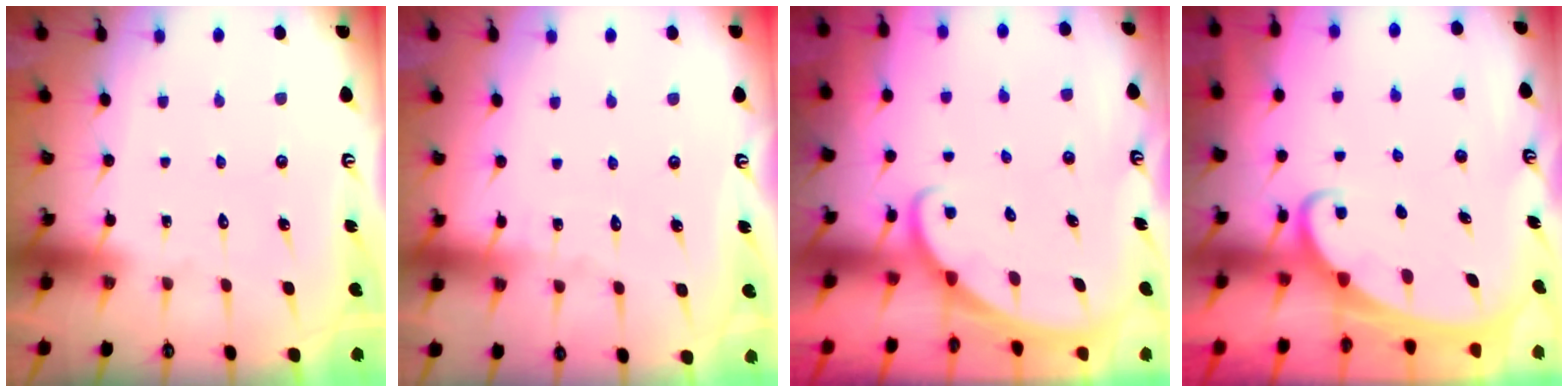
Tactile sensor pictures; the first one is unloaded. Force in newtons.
{"total": 2.4, "press": 2.4, "slide": 0.3}
{"total": 2.1, "press": 2.1, "slide": 0.0}
{"total": 2.0, "press": 2.0, "slide": 0.2}